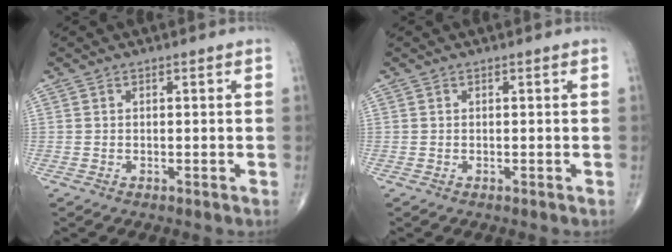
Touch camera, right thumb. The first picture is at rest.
{"total": 0.0}